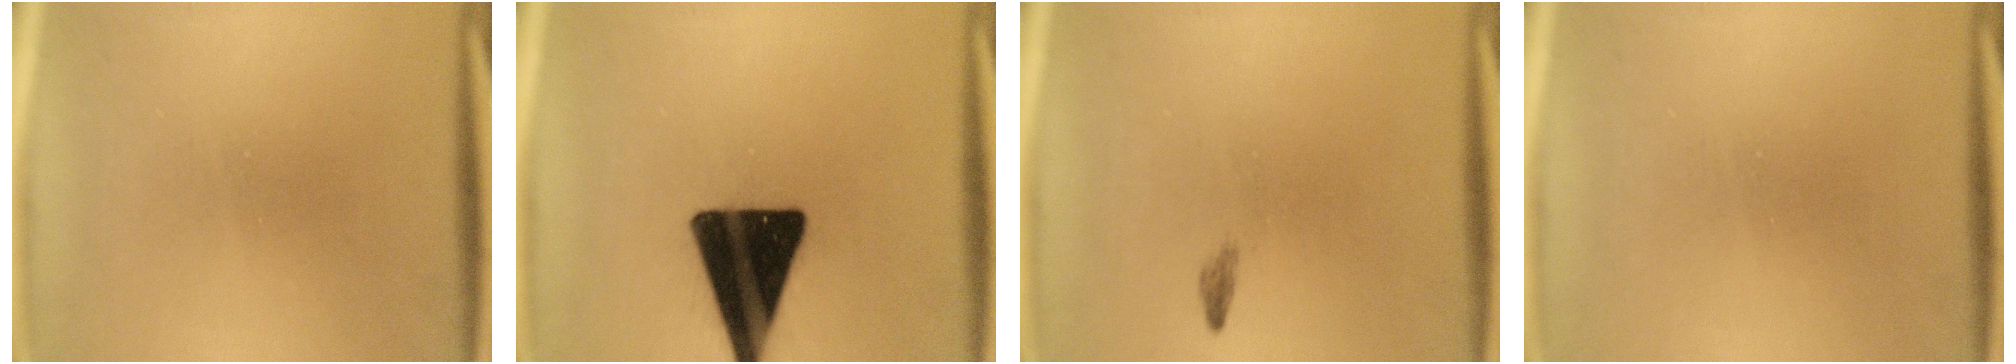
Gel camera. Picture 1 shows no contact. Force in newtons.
{"total": 18.3}
{"total": 0.5}
{"total": 0.0}